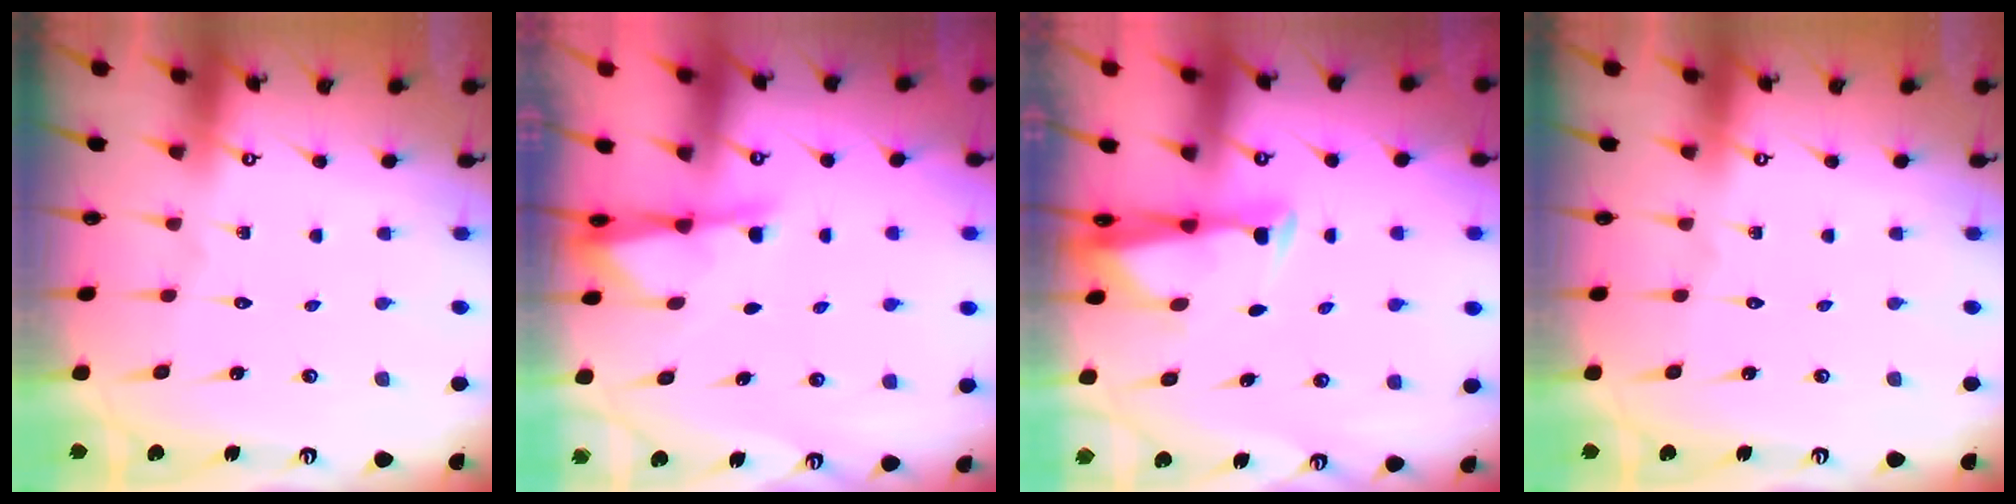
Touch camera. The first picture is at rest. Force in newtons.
{"total": 2.4, "press": 2.3, "slide": 0.3}
{"total": 2.7, "press": 2.6, "slide": 0.7}
{"total": 0.0}